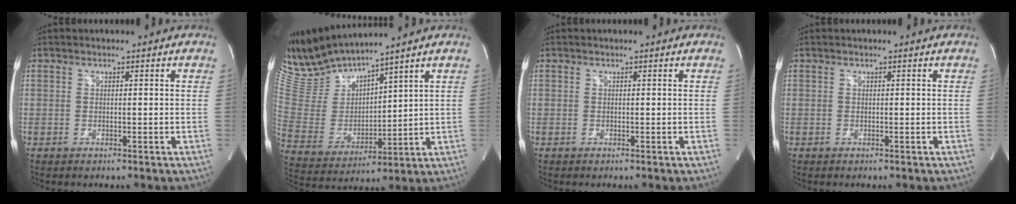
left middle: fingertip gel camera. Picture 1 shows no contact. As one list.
[{"total": 11.1, "force": [10.8, -0.1, 2.4], "torque": [-0.075, -0.003, 0.239]}, {"total": 0.0}, {"total": 0.0}]